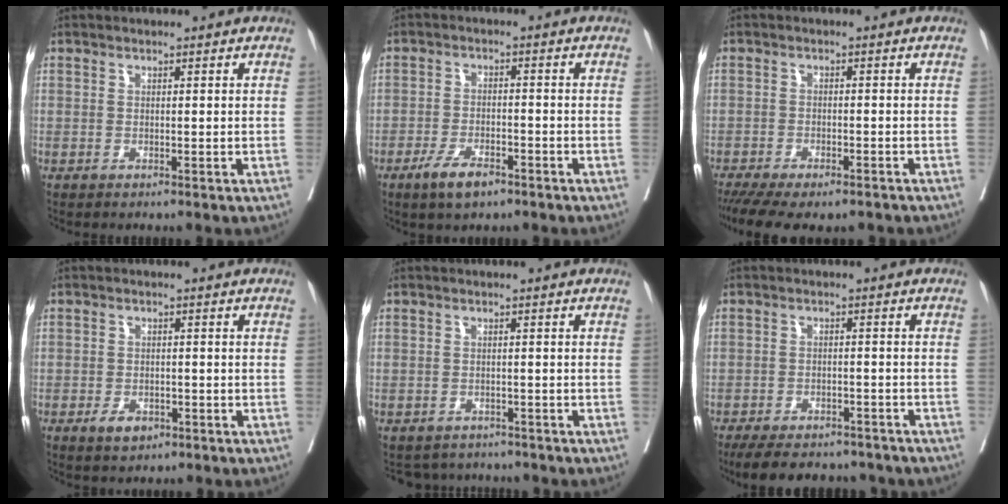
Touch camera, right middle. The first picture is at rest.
{"total": 5.1, "force": [-3.4, 1.7, 3.4], "torque": [-0.069, -0.003, -0.057]}
{"total": 12.4, "force": [-9.9, 3.9, 6.3], "torque": [-0.121, -0.017, -0.140]}
{"total": 3.0, "force": [-1.6, 1.8, 1.8], "torque": [-0.028, 0.001, -0.018]}
{"total": 4.6, "force": [-4.3, 1.7, -0.2], "torque": [0.009, 0.005, -0.055]}
{"total": 13.6, "force": [-11.8, 4.3, 5.2], "torque": [-0.094, -0.001, -0.151]}